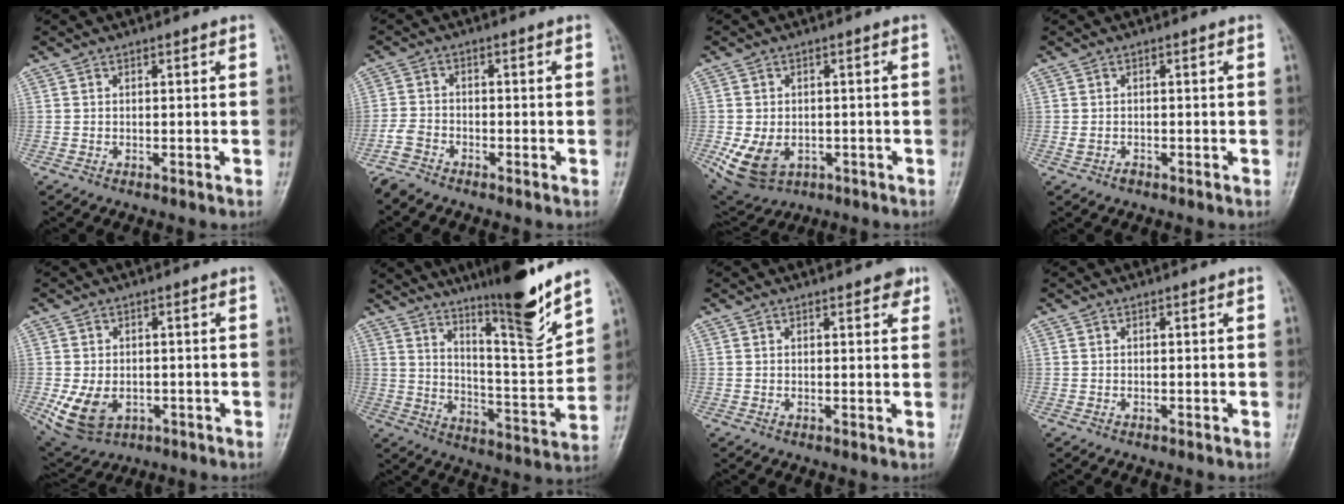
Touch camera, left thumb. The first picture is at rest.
{"total": 3.3, "force": [-3.1, 1.1, 0.5], "torque": [-0.016, 0.000, -0.071]}
{"total": 9.1, "force": [-2.5, 6.7, 5.7], "torque": [-0.103, 0.001, -0.027]}
{"total": 1.3, "force": [-0.6, 0.9, 0.6], "torque": [-0.014, 0.006, -0.008]}
{"total": 8.6, "force": [-2.1, 6.1, 5.6], "torque": [-0.101, -0.001, -0.023]}
{"total": 17.4, "force": [12.9, 1.8, 11.5], "torque": [-0.152, -0.088, 0.213]}
{"total": 2.7, "force": [1.7, 1.1, 1.7], "torque": [-0.010, -0.005, 0.018]}
{"total": 0.0}